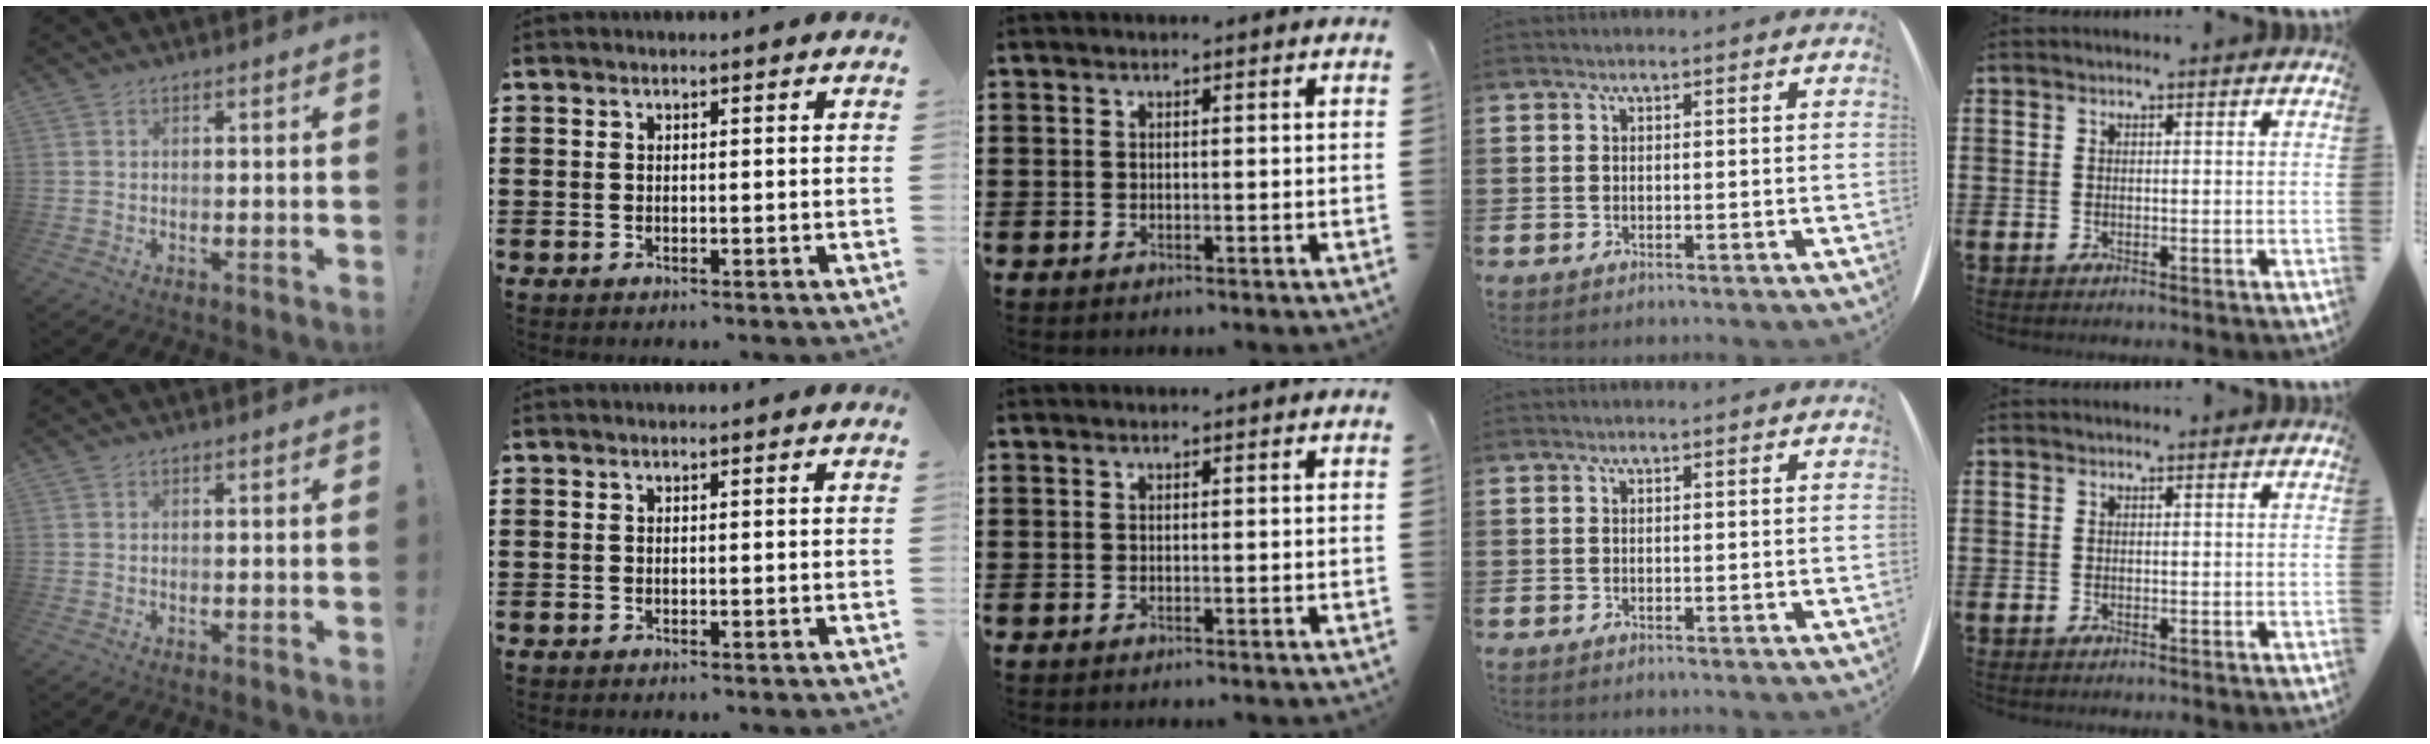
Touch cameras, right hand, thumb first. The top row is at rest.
{}